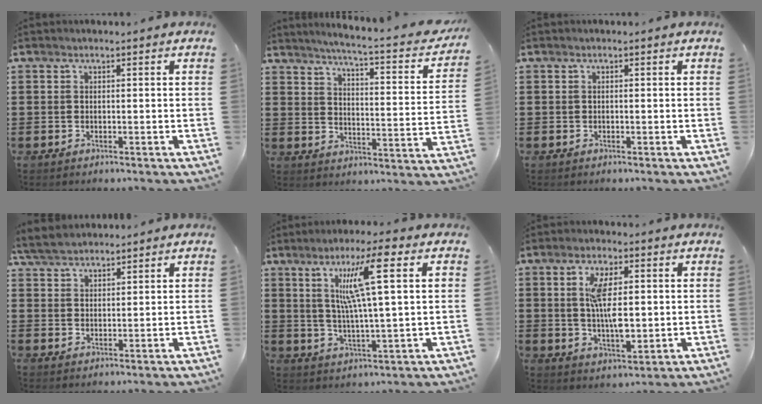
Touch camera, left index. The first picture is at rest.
{"total": 4.2, "force": [3.4, -0.7, 2.4], "torque": [-0.065, -0.034, 0.047]}
{"total": 0.0}
{"total": 4.1, "force": [3.8, 1.1, 1.2], "torque": [-0.035, -0.001, 0.070]}
{"total": 10.8, "force": [4.3, 0.6, 9.9], "torque": [-0.198, 0.005, 0.064]}
{"total": 8.0, "force": [1.0, 3.4, 7.2], "torque": [-0.131, 0.003, 0.012]}